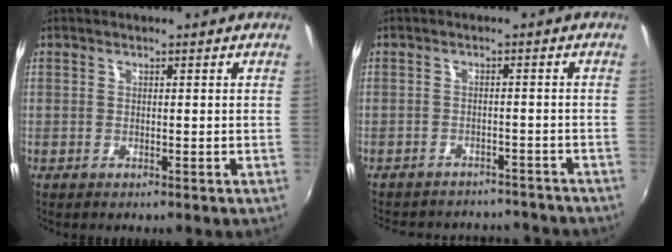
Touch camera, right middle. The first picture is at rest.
{"total": 13.3, "force": [-11.7, 5.0, 3.8], "torque": [-0.091, 0.023, -0.144]}